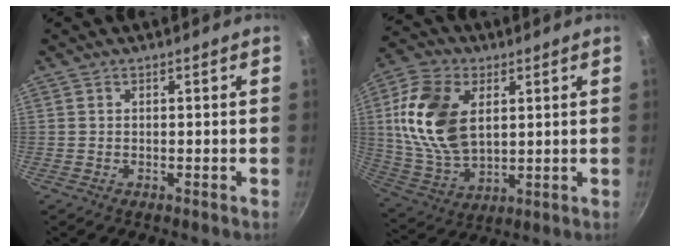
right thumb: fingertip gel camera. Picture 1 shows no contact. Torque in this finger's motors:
{"motor_torque": [-0.47, 1.14, 1.69, 0.28, 0.30]}